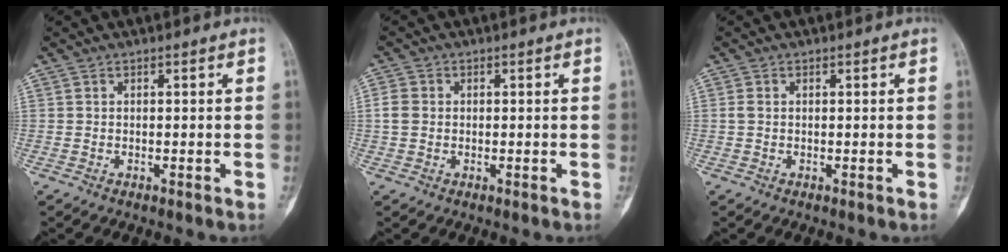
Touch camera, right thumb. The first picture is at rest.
{"total": 3.6, "force": [0.0, 3.0, 1.9], "torque": [-0.043, 0.006, -0.003]}
{"total": 0.8, "force": [0.0, 0.6, 0.6], "torque": [-0.015, 0.003, 0.000]}